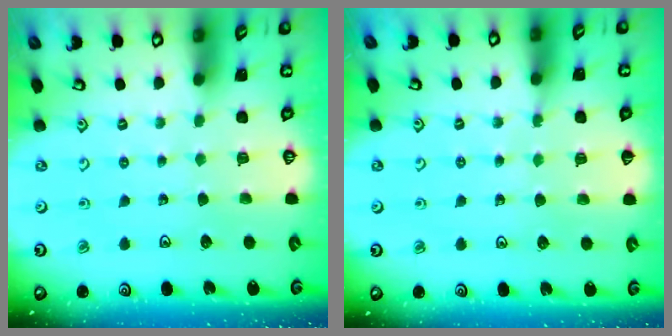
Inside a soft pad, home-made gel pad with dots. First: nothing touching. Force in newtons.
{"total": 4.2, "press": 4.0, "slide": 1.4}